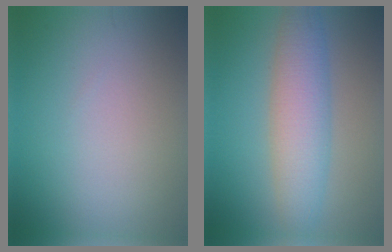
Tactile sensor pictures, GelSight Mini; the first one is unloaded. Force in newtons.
{"total": 5.6, "press": 5.6, "slide": 0.1}